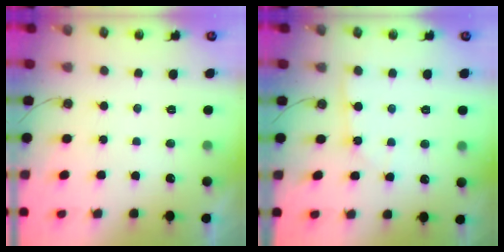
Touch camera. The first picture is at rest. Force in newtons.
{"total": 3.4, "press": 3.4, "slide": 0.4}